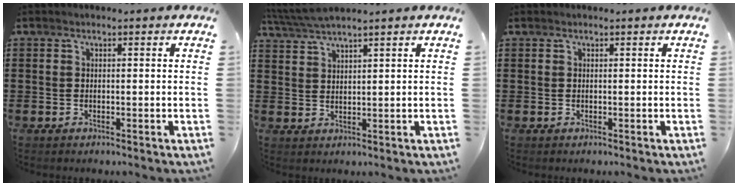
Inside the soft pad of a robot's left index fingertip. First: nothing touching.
{"total": 3.3, "force": [2.9, -0.2, 1.5], "torque": [-0.037, -0.005, 0.054]}
{"total": 0.0}